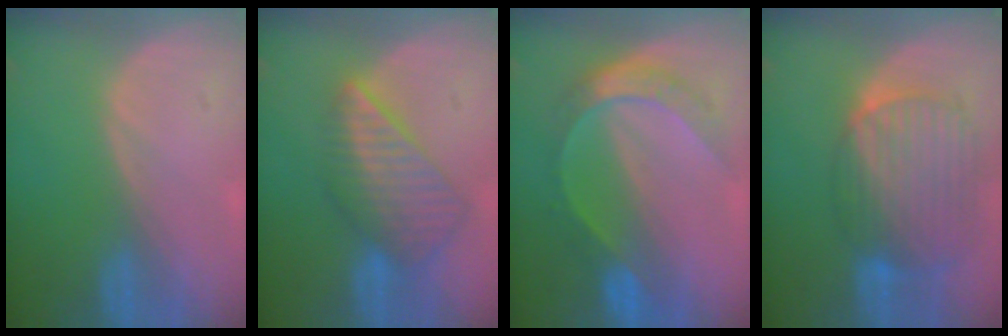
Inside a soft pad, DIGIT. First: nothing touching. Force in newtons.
{"total": 8.7, "press": 7.6, "slide": 4.2}
{"total": 7.0, "press": 7.0, "slide": 0.6}
{"total": 10.6, "press": 9.0, "slide": 5.5}